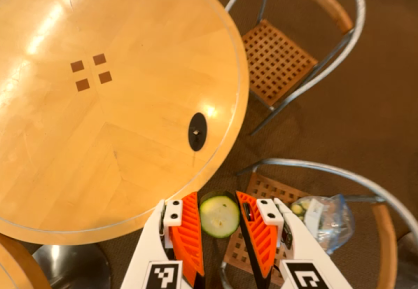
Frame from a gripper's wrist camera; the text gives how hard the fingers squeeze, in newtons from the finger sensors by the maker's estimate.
{"total": 8.5, "left": 8.2, "right": 8.8}